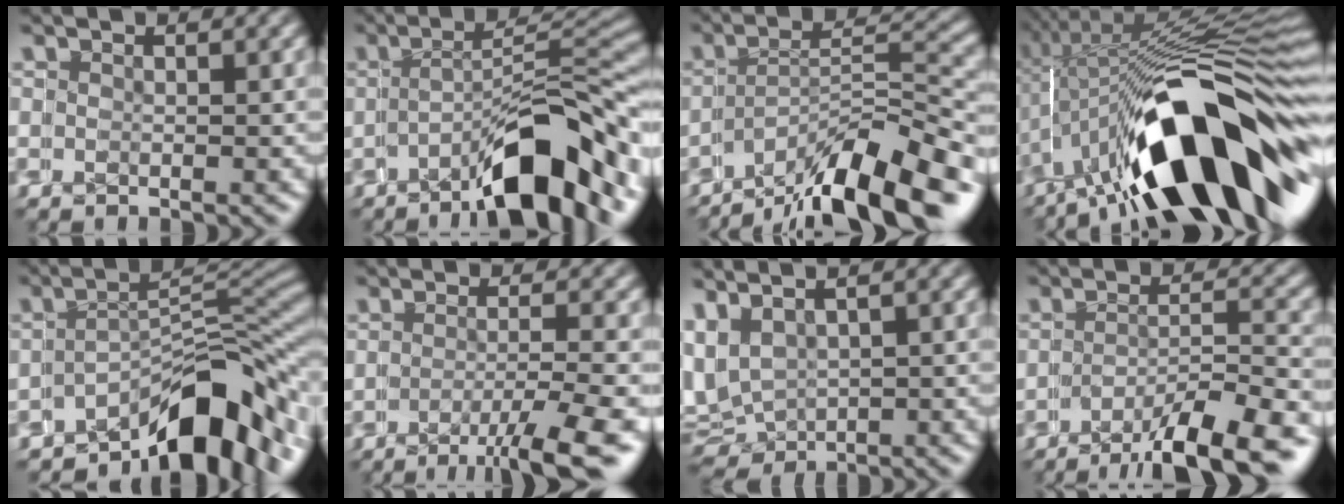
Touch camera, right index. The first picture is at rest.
{"total": 7.6, "force": [-4.7, 1.0, 5.9], "torque": [-0.063, 0.008, -0.062]}
{"total": 8.4, "force": [-5.9, 2.2, 5.5], "torque": [-0.052, 0.015, -0.090]}
{"total": 12.4, "force": [-4.4, 3.2, 11.2], "torque": [-0.135, 0.021, -0.049]}
{"total": 8.2, "force": [-5.6, 2.0, 5.6], "torque": [-0.049, 0.007, -0.083]}
{"total": 6.5, "force": [-5.1, 1.1, 3.9], "torque": [-0.033, -0.006, -0.071]}
{"total": 6.6, "force": [1.4, 5.9, 2.6], "torque": [-0.081, -0.033, 0.042]}
{"total": 7.4, "force": [-6.3, 1.2, 3.6], "torque": [-0.019, 0.006, -0.095]}